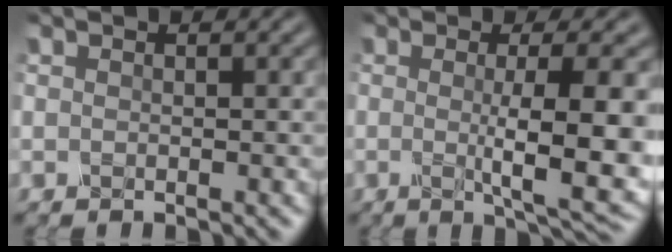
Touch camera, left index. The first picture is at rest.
{"total": 8.3, "force": [-0.7, 1.7, 8.1], "torque": [-0.115, -0.009, -0.006]}